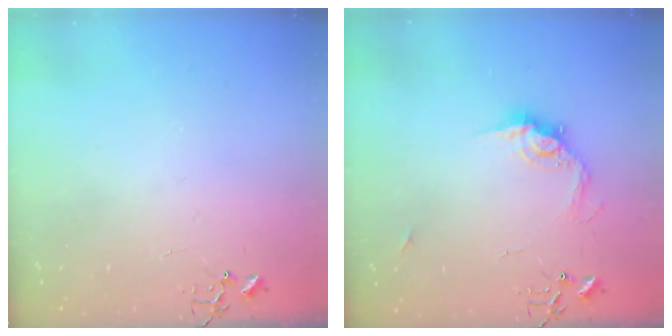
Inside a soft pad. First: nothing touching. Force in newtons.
{"total": 11.3, "press": 11.2, "slide": 0.7}